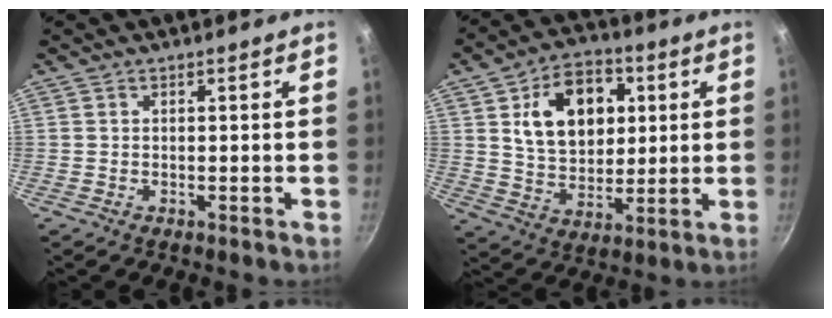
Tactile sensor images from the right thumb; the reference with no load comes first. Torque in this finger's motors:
{"motor_torque": [-0.72, 1.33, 0.37, 0.58, 0.28]}